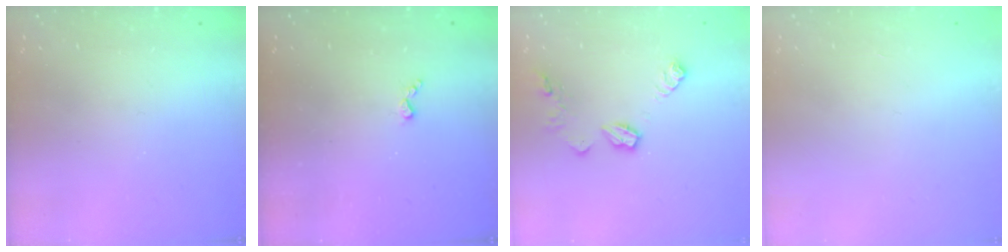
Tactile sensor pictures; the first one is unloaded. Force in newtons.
{"total": 3.3, "press": 3.3, "slide": 0.5}
{"total": 9.1, "press": 9.1, "slide": 0.3}
{"total": 0.0}